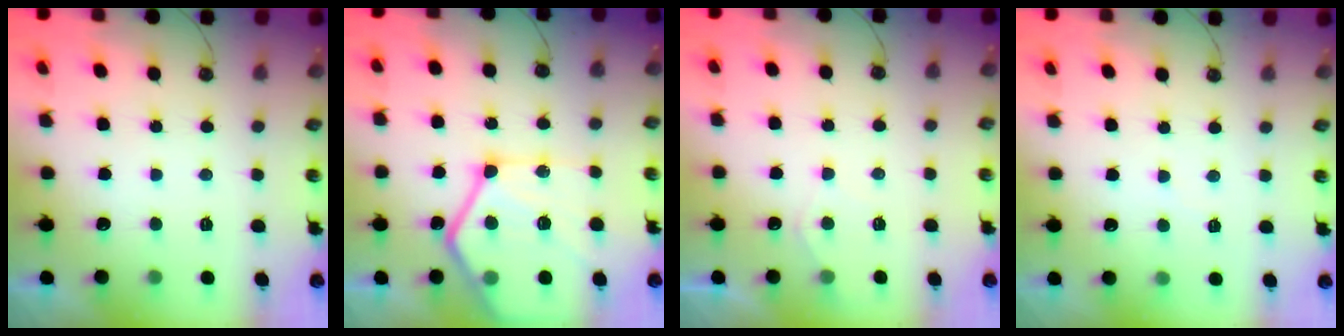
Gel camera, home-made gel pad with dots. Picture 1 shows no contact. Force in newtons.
{"total": 21.8, "press": 21.7, "slide": 2.3}
{"total": 5.5, "press": 5.5, "slide": 0.6}
{"total": 2.4, "press": 2.4, "slide": 0.4}